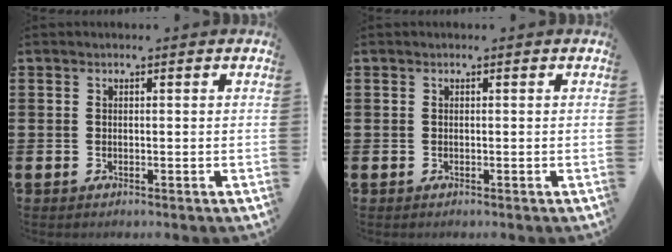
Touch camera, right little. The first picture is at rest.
{"total": 0.0}